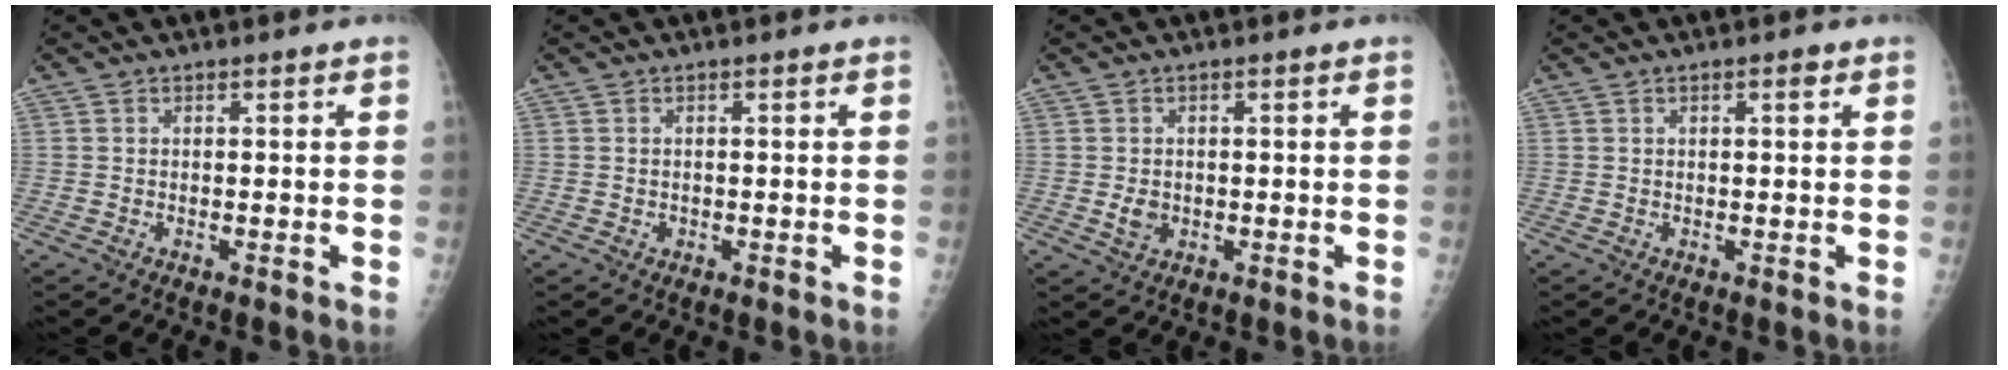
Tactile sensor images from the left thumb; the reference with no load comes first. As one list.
[{"total": 0.7, "force": [-0.2, 0.7, -0.1], "torque": [0.008, 0.001, -0.004]}, {"total": 2.6, "force": [-0.5, 2.2, 1.3], "torque": [-0.013, -0.001, -0.004]}, {"total": 1.5, "force": [0.7, 0.5, 1.2], "torque": [-0.016, 0.001, 0.008]}]